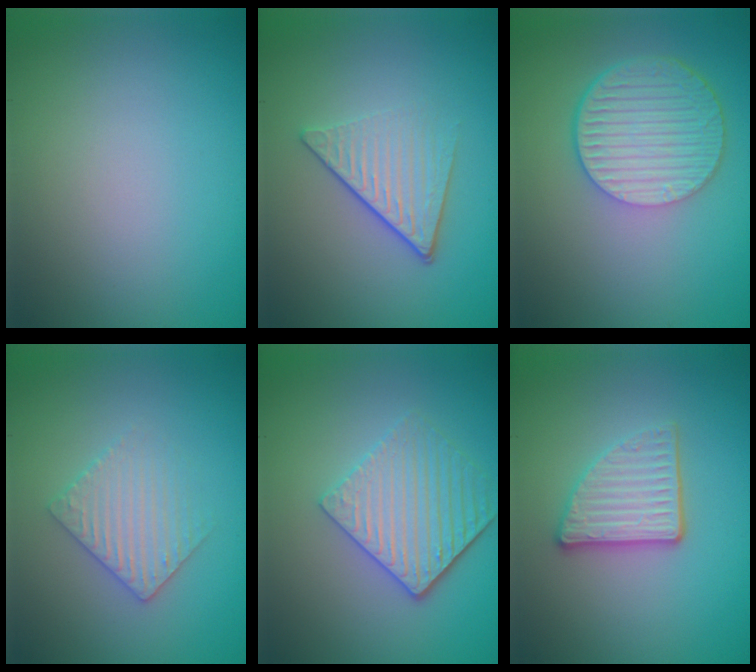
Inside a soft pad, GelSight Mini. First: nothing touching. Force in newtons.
{"total": 4.1, "press": 2.9, "slide": 2.9}
{"total": 6.9, "press": 4.9, "slide": 4.9}
{"total": 3.0, "press": 2.9, "slide": 0.6}
{"total": 4.1, "press": 3.5, "slide": 2.2}
{"total": 3.6, "press": 3.1, "slide": 1.8}